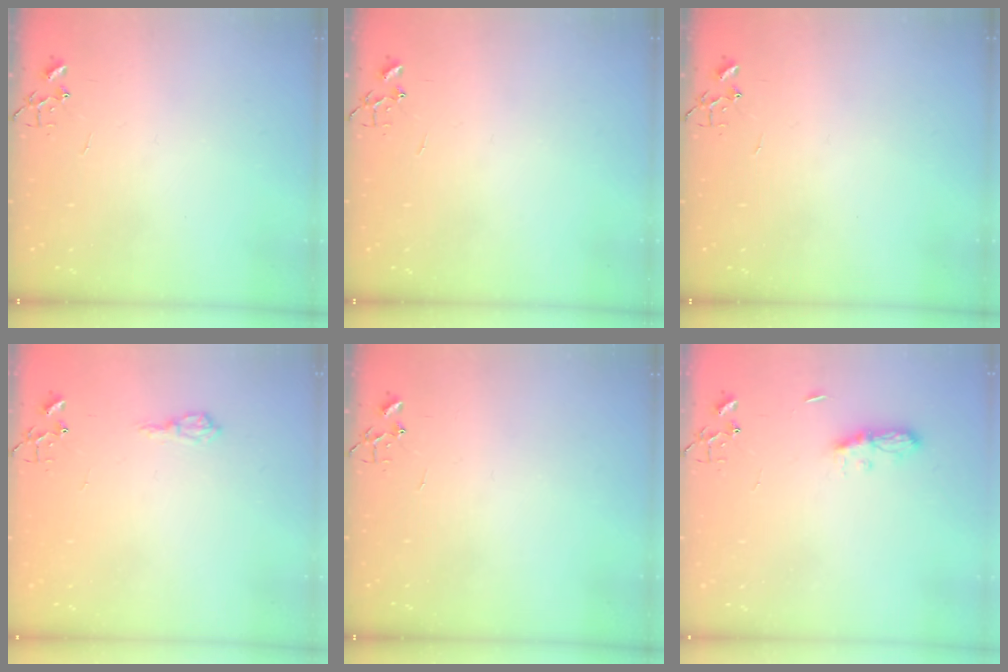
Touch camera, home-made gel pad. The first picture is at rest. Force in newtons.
{"total": 0.0}
{"total": 0.0}
{"total": 8.5, "press": 8.5, "slide": 0.8}
{"total": 0.0}
{"total": 6.3, "press": 6.3, "slide": 0.6}